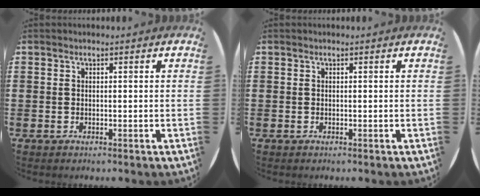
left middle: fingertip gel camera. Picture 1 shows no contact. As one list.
[{"total": 0.0}]